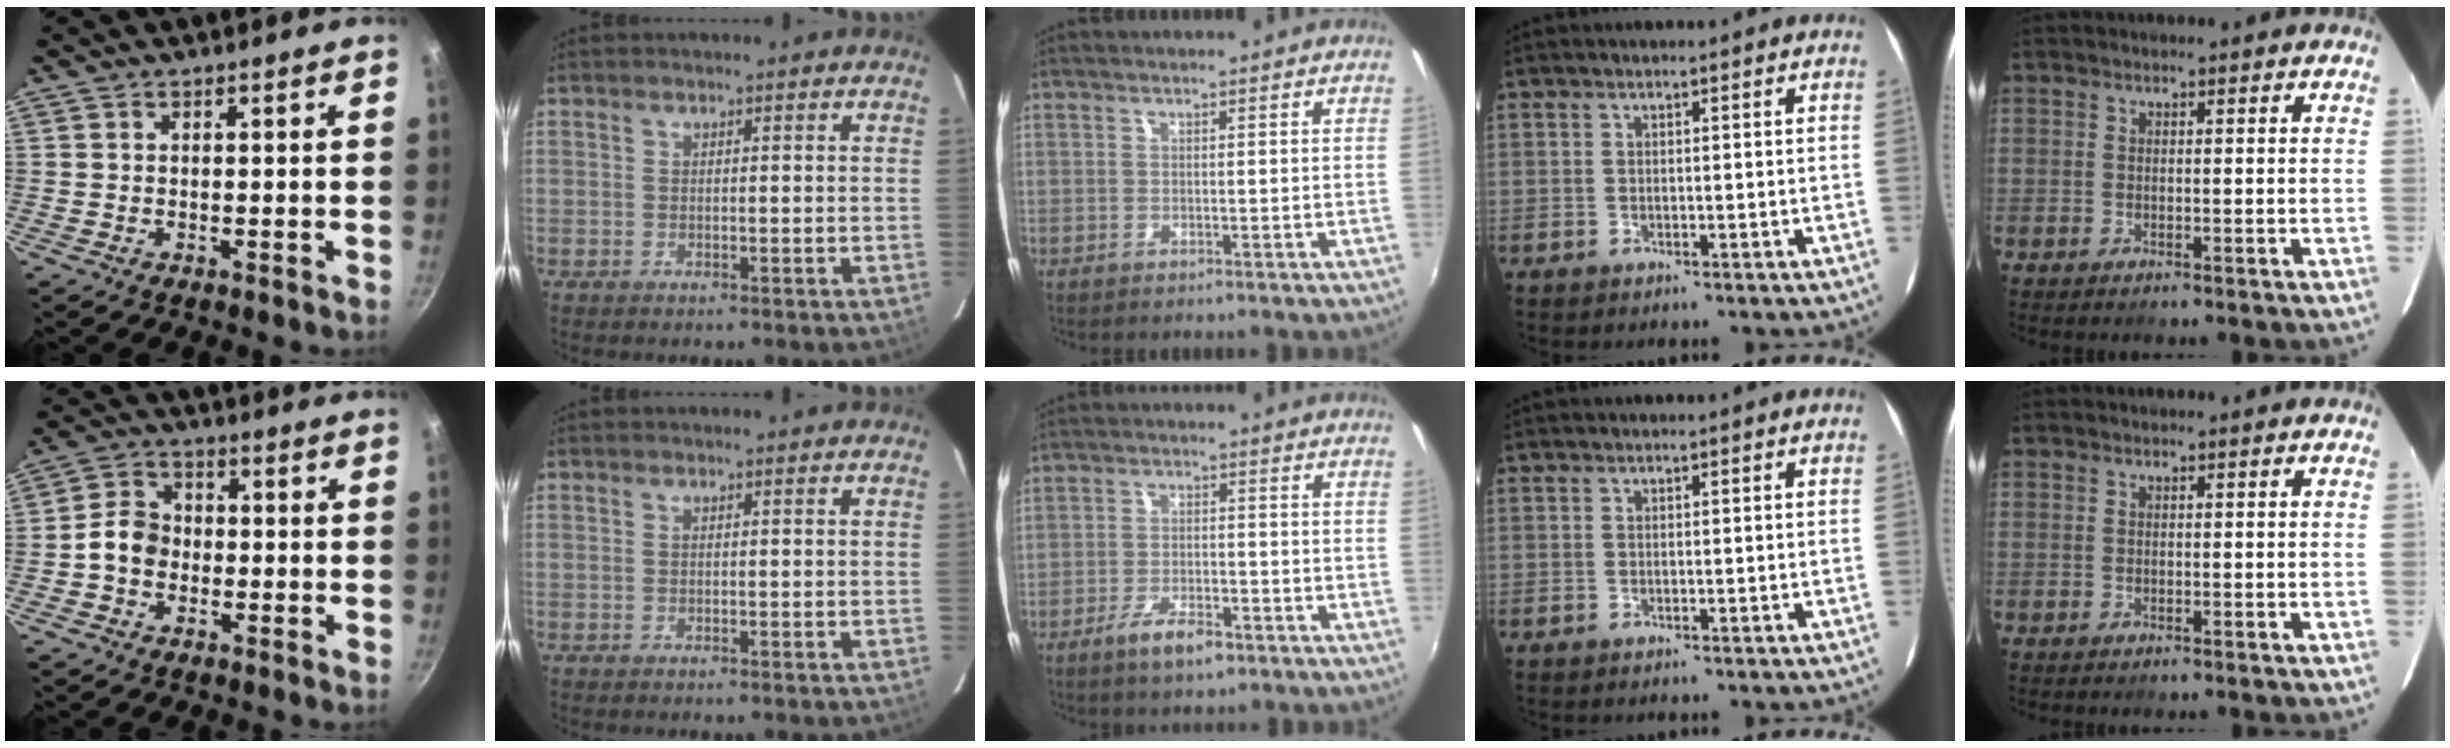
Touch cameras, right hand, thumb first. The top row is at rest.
{"thumb": {"total": 6.1, "force": [-1.3, 5.0, 3.2], "torque": [-0.029, 0.025, -0.035]}, "middle": {"total": 5.7, "force": [-3.8, 2.0, 3.9], "torque": [-0.091, -0.008, -0.065]}}